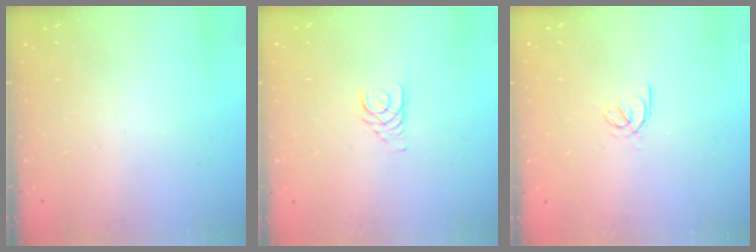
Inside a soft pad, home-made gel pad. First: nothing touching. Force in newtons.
{"total": 2.9, "press": 2.9, "slide": 0.3}
{"total": 2.9, "press": 2.8, "slide": 0.8}